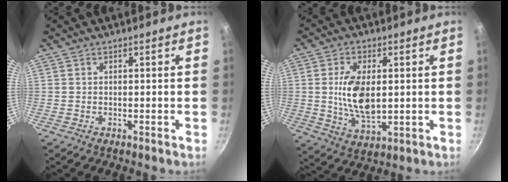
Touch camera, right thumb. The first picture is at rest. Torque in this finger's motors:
{"motor_torque": [2.46, 1.74, 1.81, -0.91, 0.15]}